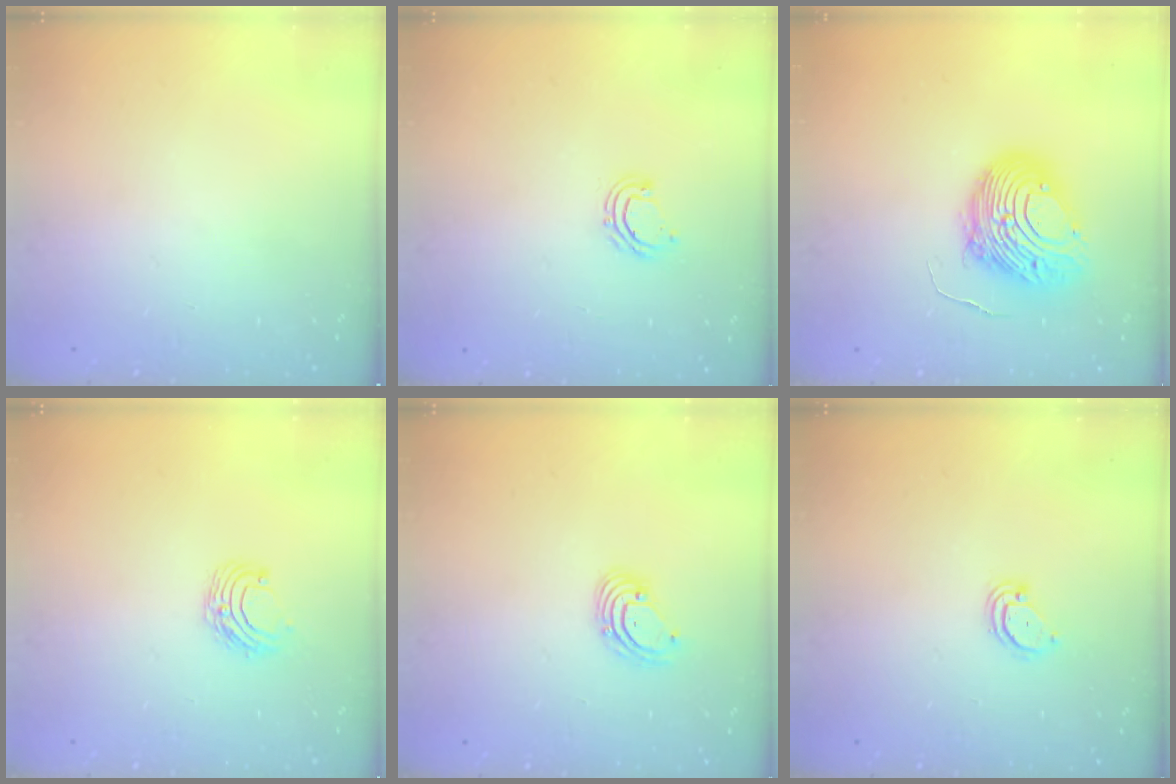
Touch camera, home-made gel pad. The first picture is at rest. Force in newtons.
{"total": 5.6, "press": 5.4, "slide": 1.4}
{"total": 10.9, "press": 10.8, "slide": 1.3}
{"total": 6.0, "press": 5.9, "slide": 0.6}
{"total": 2.6, "press": 2.6, "slide": 0.1}
{"total": 3.0, "press": 3.0, "slide": 0.2}